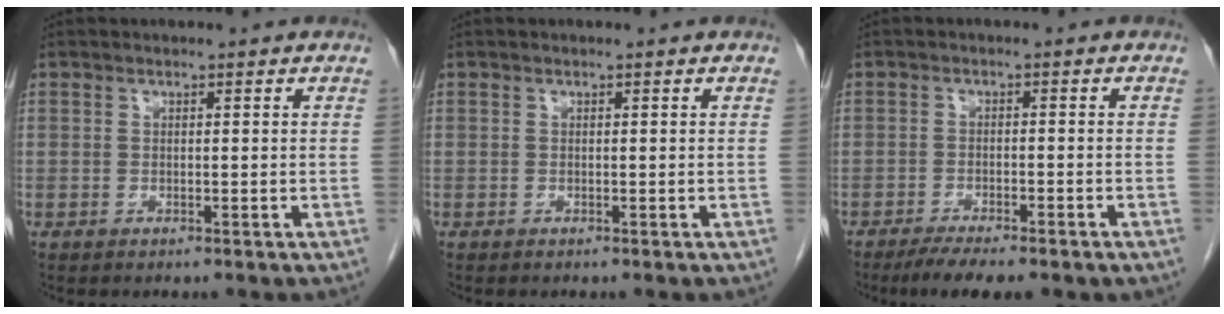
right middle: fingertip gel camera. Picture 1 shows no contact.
{"total": 0.0}
{"total": 6.3, "force": [-4.8, 1.0, 3.9], "torque": [-0.059, -0.011, -0.070]}